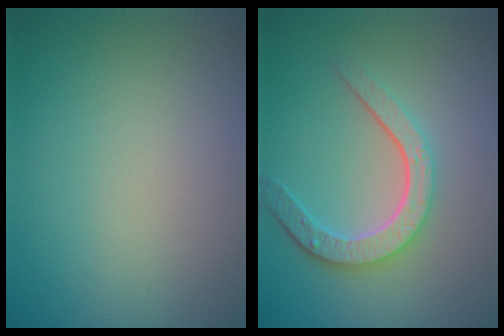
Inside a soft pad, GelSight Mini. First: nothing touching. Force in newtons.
{"total": 4.6, "press": 3.5, "slide": 2.9}